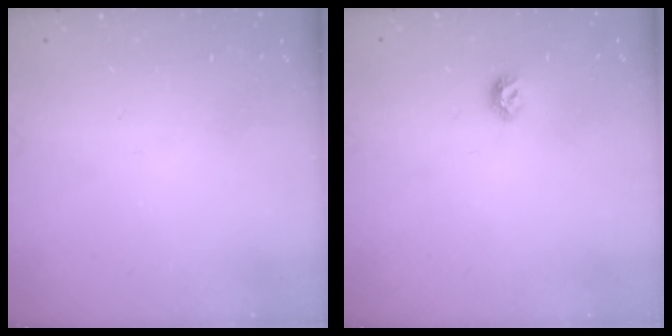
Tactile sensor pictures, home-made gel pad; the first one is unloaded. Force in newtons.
{"total": 5.5, "press": 5.4, "slide": 1.2}